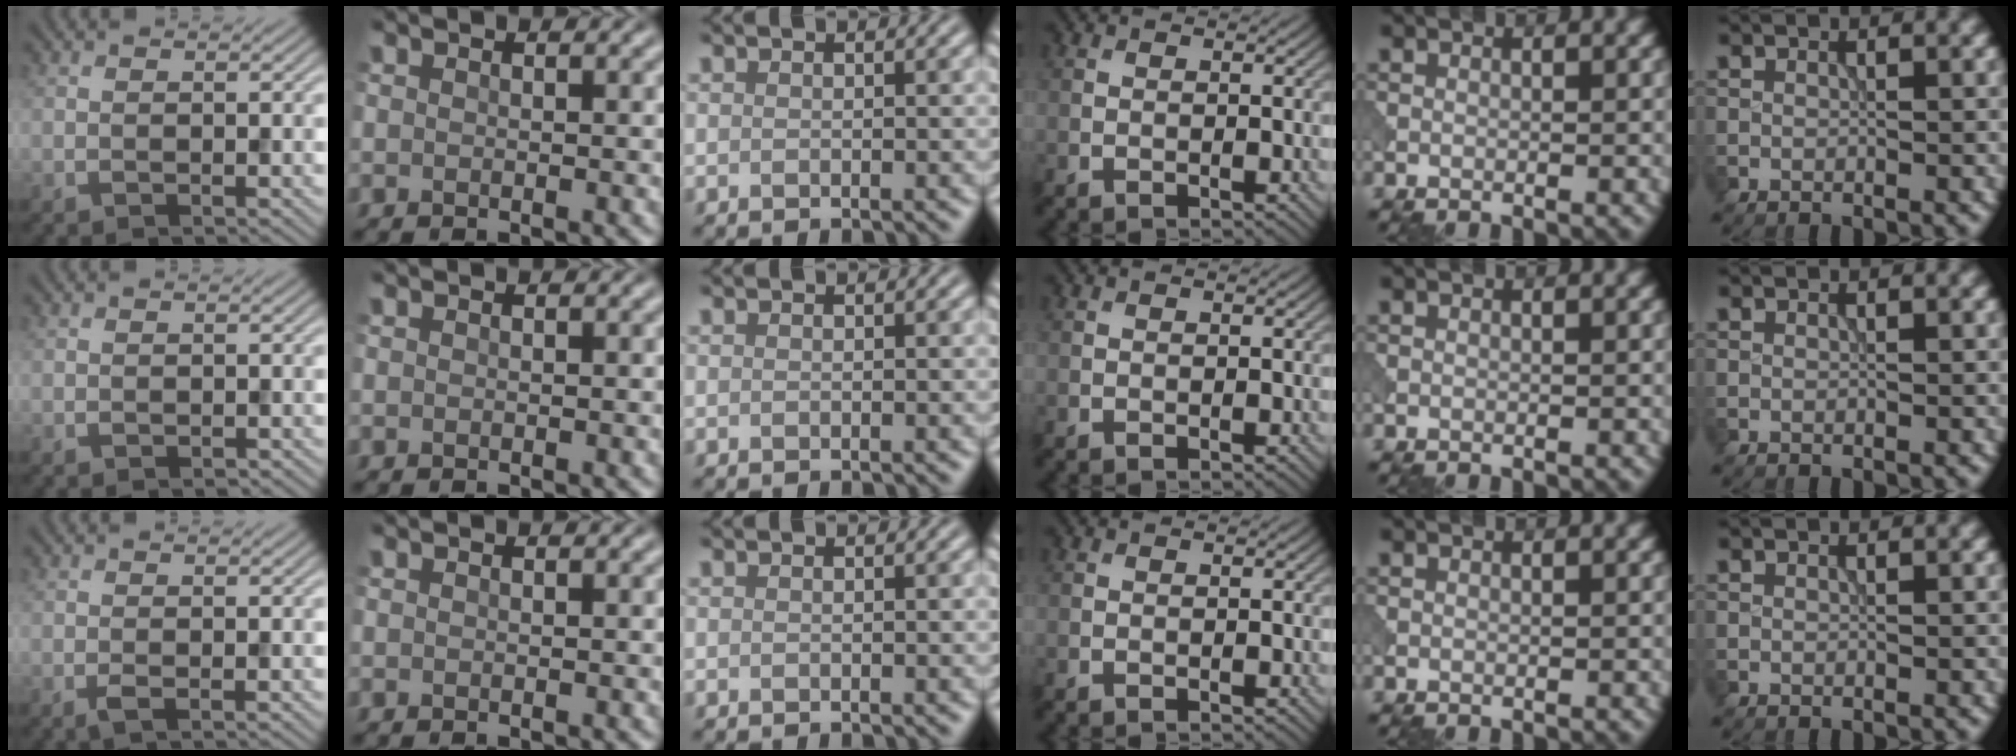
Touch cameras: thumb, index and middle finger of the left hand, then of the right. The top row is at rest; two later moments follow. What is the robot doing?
{"motion": "open", "object": "sandwich press"}